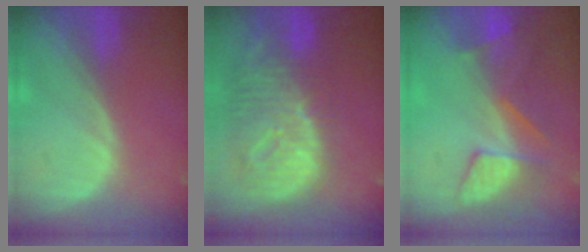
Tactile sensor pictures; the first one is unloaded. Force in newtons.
{"total": 12.5, "press": 10.8, "slide": 6.4}
{"total": 8.1, "press": 7.2, "slide": 3.7}